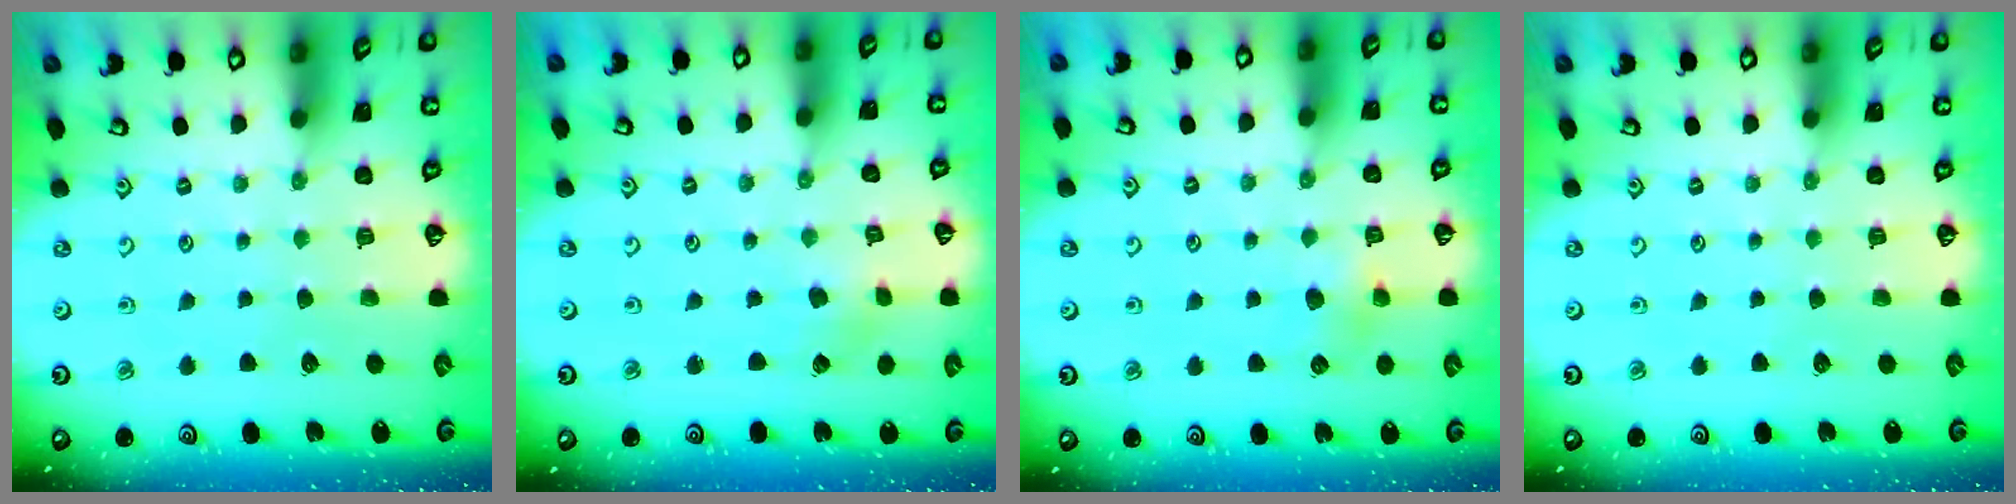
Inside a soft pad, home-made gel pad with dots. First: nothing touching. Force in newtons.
{"total": 1.4, "press": 1.4, "slide": 0.2}
{"total": 5.1, "press": 5.1, "slide": 0.5}
{"total": 0.0}